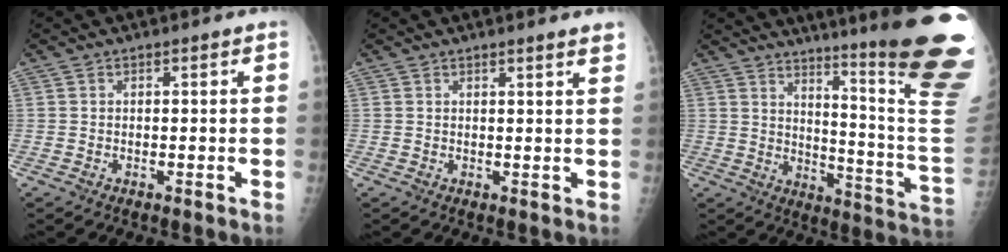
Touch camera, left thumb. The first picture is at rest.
{"total": 3.0, "force": [2.6, 0.0, 1.6], "torque": [-0.019, -0.010, 0.026]}
{"total": 27.8, "force": [19.3, 1.4, 20.0], "torque": [-0.207, -0.147, 0.253]}